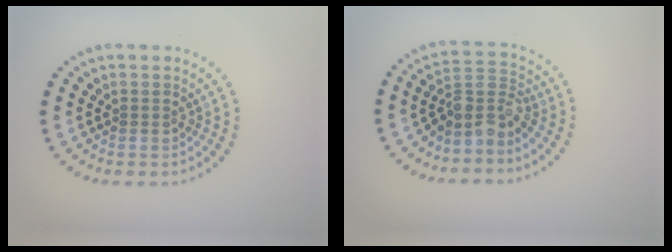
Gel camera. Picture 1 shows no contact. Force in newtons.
{"total": 3.5, "press": 2.6, "slide": 2.2}